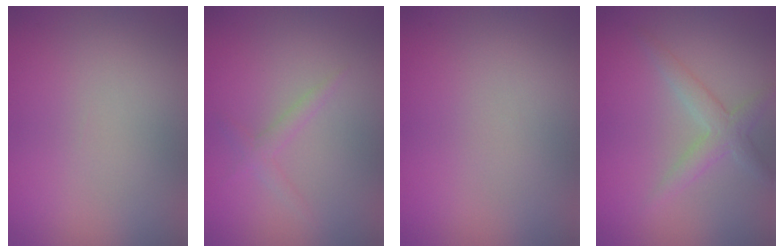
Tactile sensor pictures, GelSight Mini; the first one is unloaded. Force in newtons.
{"total": 1.3, "press": 1.2, "slide": 0.1}
{"total": 0.0}
{"total": 2.5, "press": 2.5, "slide": 0.0}